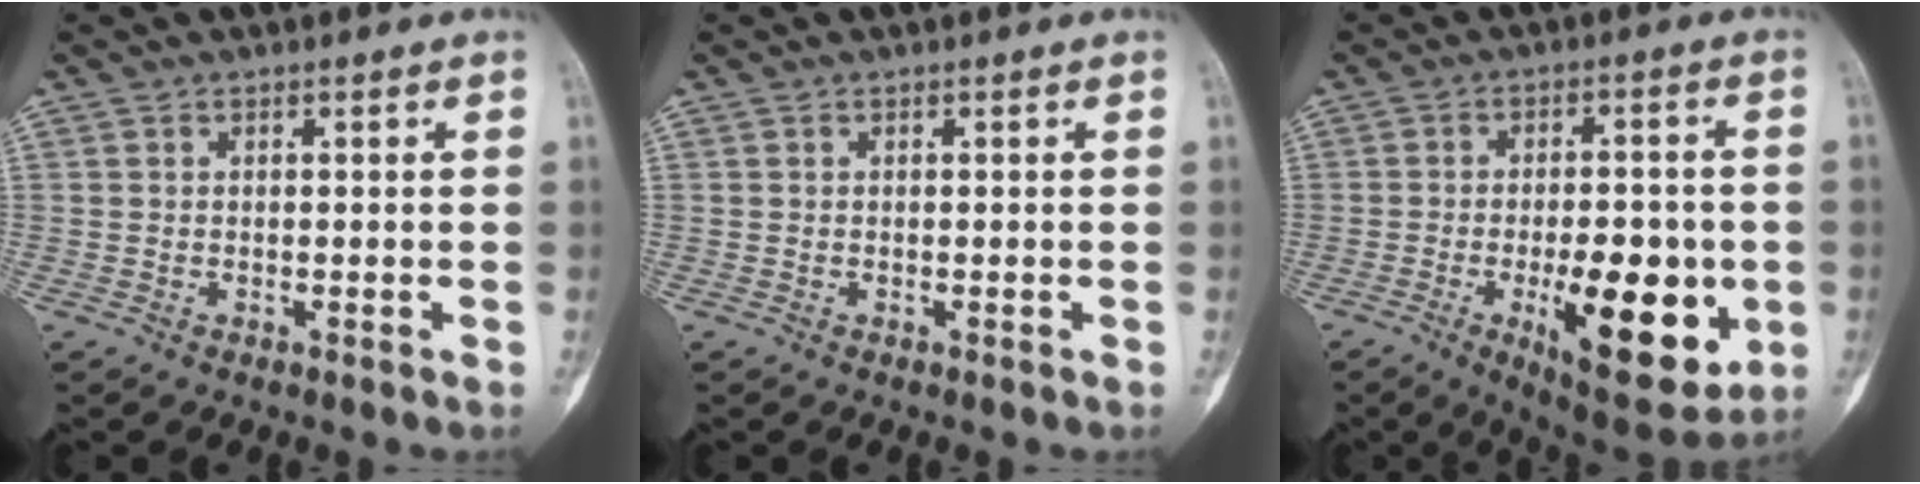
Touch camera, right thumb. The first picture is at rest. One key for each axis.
{"total": 0.0}
{"total": 17.8, "fx": -4.6, "fy": 7.3, "fz": 15.6, "tx": -0.198, "ty": -0.003, "tz": -0.054}